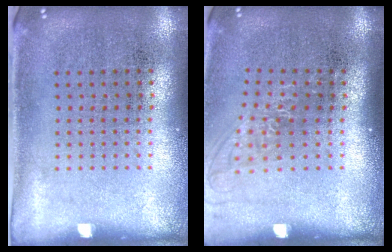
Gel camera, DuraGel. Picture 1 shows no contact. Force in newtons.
{"total": 1.2, "press": 1.0, "slide": 0.7}